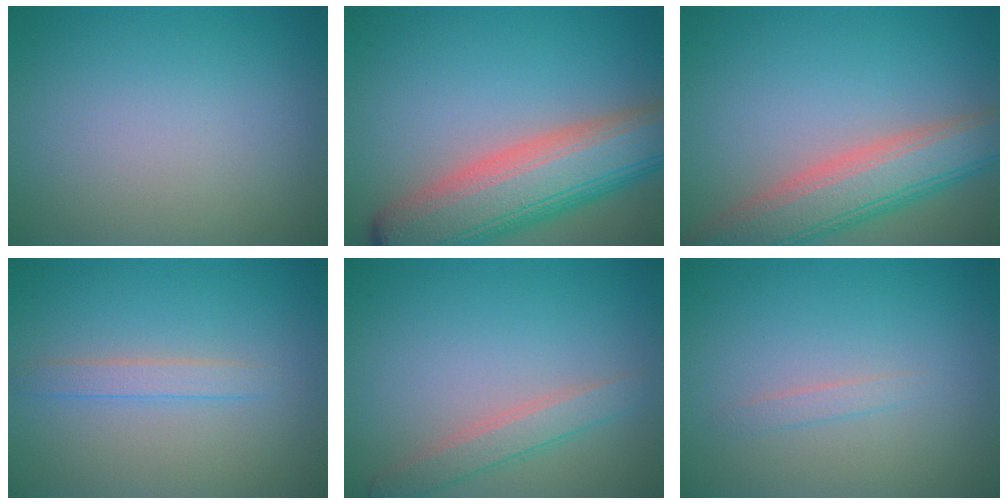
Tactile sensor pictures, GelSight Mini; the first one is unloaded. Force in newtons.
{"total": 10.1, "press": 10.0, "slide": 0.7}
{"total": 7.3, "press": 7.3, "slide": 0.6}
{"total": 1.7, "press": 1.7, "slide": 0.0}
{"total": 2.4, "press": 2.4, "slide": 0.1}
{"total": 0.9, "press": 0.9, "slide": 0.0}